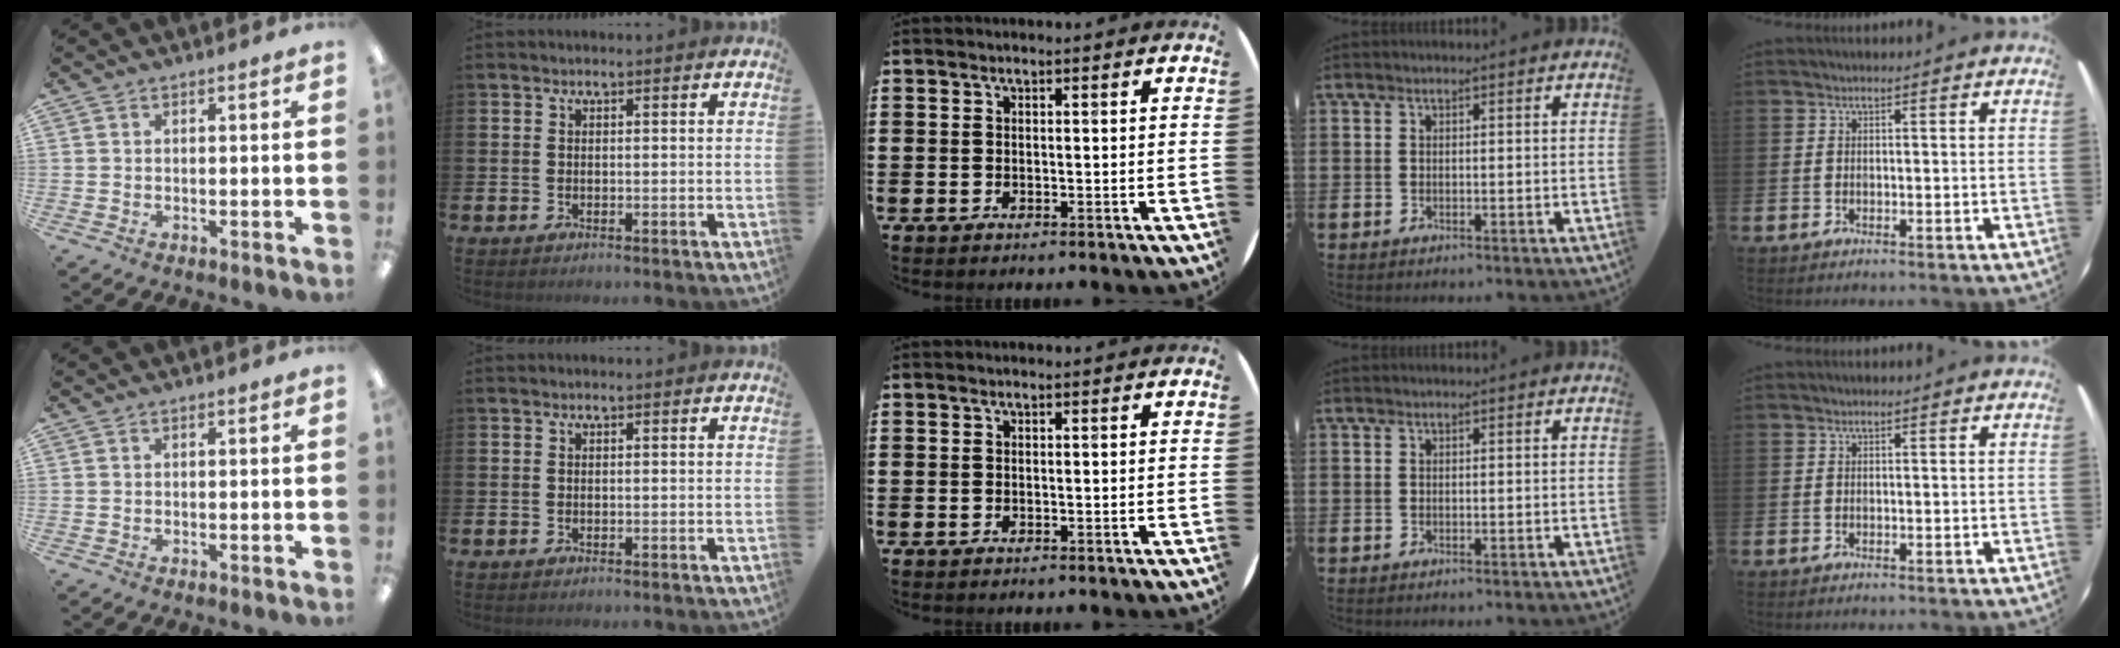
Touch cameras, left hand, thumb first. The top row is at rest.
{}